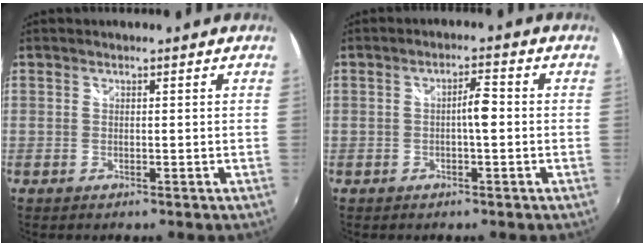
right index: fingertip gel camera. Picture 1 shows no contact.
{"total": 3.1, "force": [-0.4, 0.6, 3.0], "torque": [-0.050, 0.008, -0.008]}